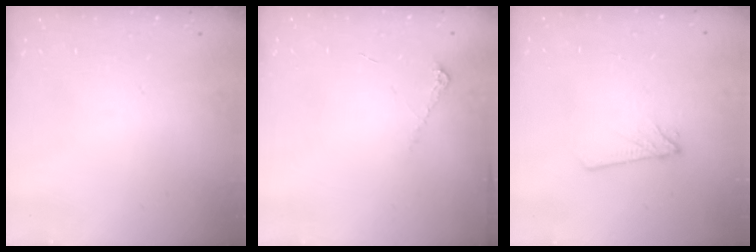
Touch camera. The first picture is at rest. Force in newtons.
{"total": 4.9, "press": 4.9, "slide": 0.7}
{"total": 3.8, "press": 3.7, "slide": 0.6}